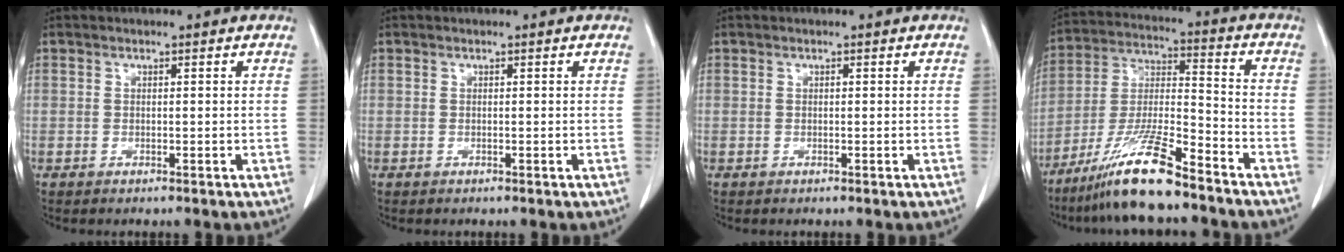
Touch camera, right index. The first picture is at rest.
{"total": 0.0}
{"total": 0.0}
{"total": 13.6, "force": [-10.1, 0.9, 9.2], "torque": [-0.187, -0.021, -0.187]}